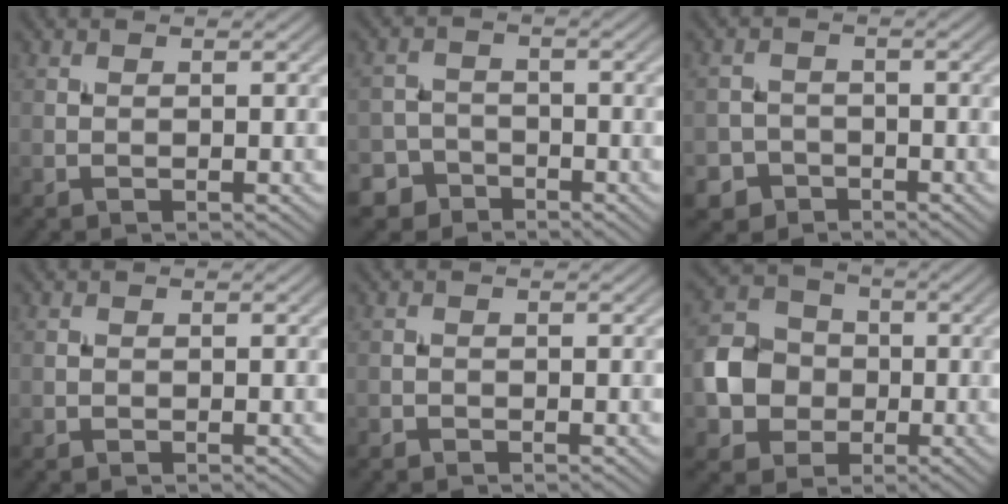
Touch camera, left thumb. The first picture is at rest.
{"total": 4.9, "force": [-3.5, 3.4, 0.5], "torque": [0.007, -0.001, -0.073]}
{"total": 3.2, "force": [-2.0, 2.5, 0.4], "torque": [0.000, 0.003, -0.044]}
{"total": 0.0}
{"total": 0.7, "force": [-0.6, 0.3, 0.0], "torque": [0.001, -0.003, -0.012]}
{"total": 7.7, "force": [-1.4, 6.7, 3.5], "torque": [-0.090, 0.002, -0.042]}